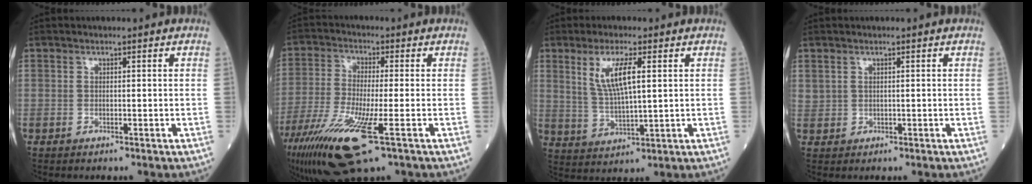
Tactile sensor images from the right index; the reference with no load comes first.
{"total": 13.9, "force": [-6.7, 1.7, 12.0], "torque": [-0.247, -0.039, -0.119]}
{"total": 7.4, "force": [2.6, 1.2, 6.8], "torque": [-0.138, -0.001, 0.055]}
{"total": 1.0, "force": [0.7, 0.6, 0.2], "torque": [0.000, 0.003, 0.015]}